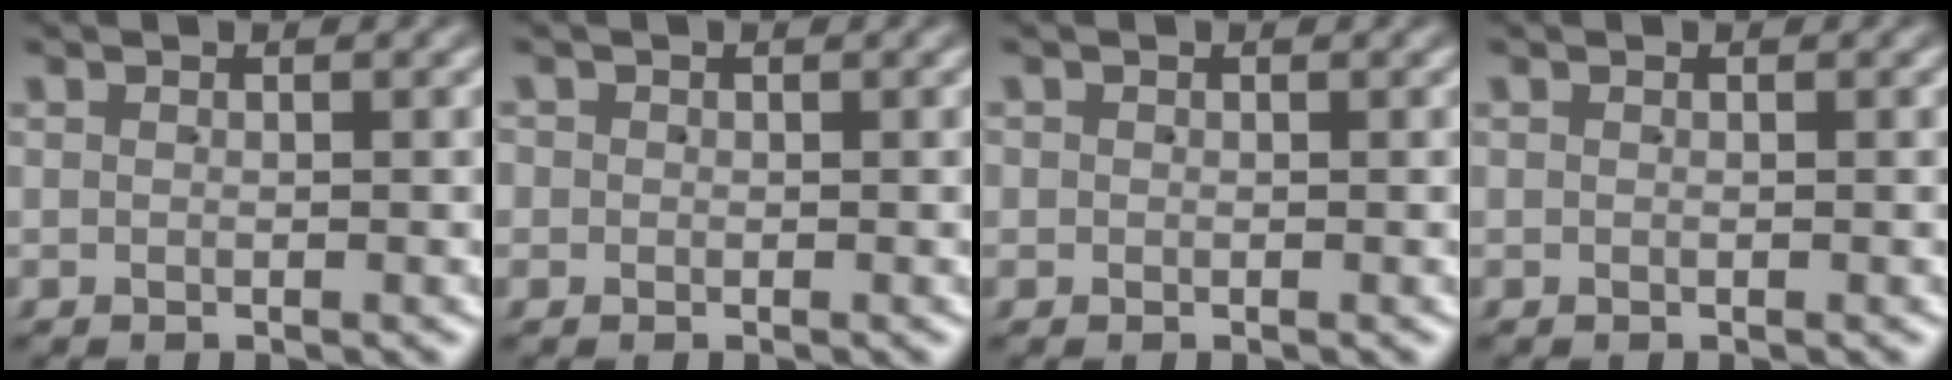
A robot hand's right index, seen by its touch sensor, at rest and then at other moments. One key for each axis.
{"total": 1.2, "fx": -0.2, "fy": 1.2, "fz": -0.1, "tx": 0.003, "ty": 0.000, "tz": -0.006}
{"total": 0.8, "fx": -0.1, "fy": 0.7, "fz": -0.2, "tx": 0.007, "ty": -0.002, "tz": -0.002}
{"total": 0.0}